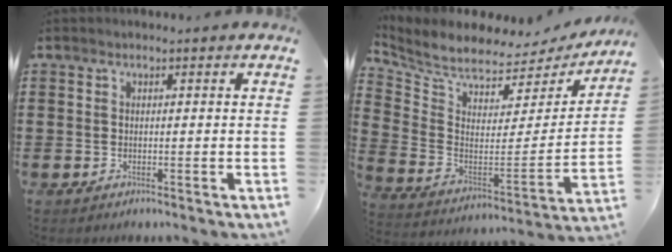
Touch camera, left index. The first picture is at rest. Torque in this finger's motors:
{"motor_torque": [1.07, -1.07, 0.27, 0.02]}